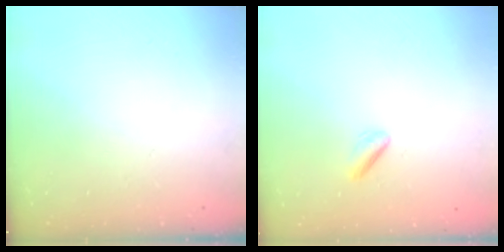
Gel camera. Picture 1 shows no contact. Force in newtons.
{"total": 1.1, "press": 0.7, "slide": 0.8}